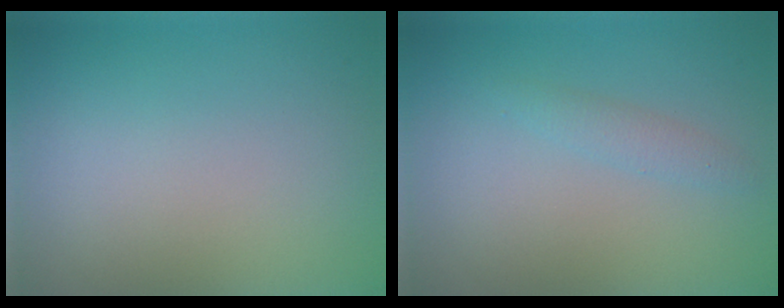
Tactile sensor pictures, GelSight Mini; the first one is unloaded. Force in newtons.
{"total": 1.3, "press": 1.3, "slide": 0.1}